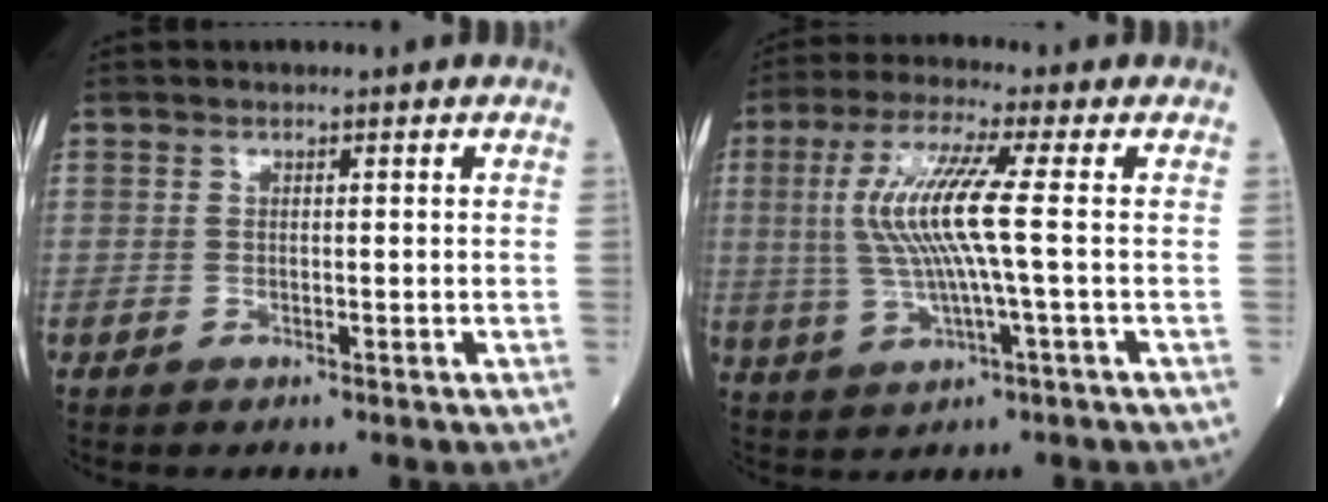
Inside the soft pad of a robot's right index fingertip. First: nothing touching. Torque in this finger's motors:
{"motor_torque": [0.51, -0.01, 0.30, 0.21]}